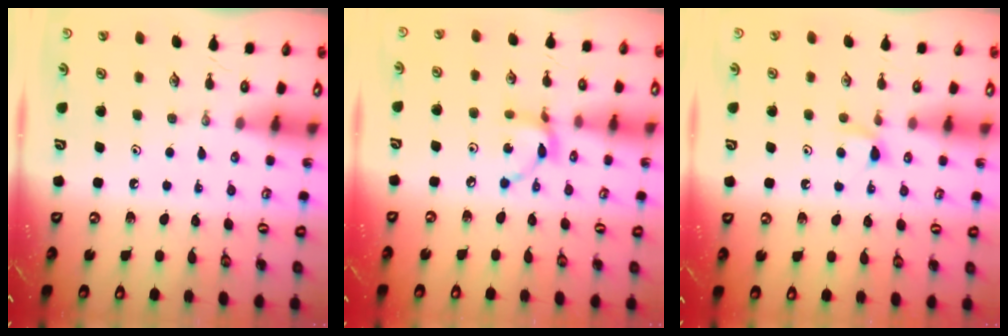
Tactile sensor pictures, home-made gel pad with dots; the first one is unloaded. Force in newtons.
{"total": 7.4, "press": 7.4, "slide": 0.4}
{"total": 5.0, "press": 5.0, "slide": 0.5}